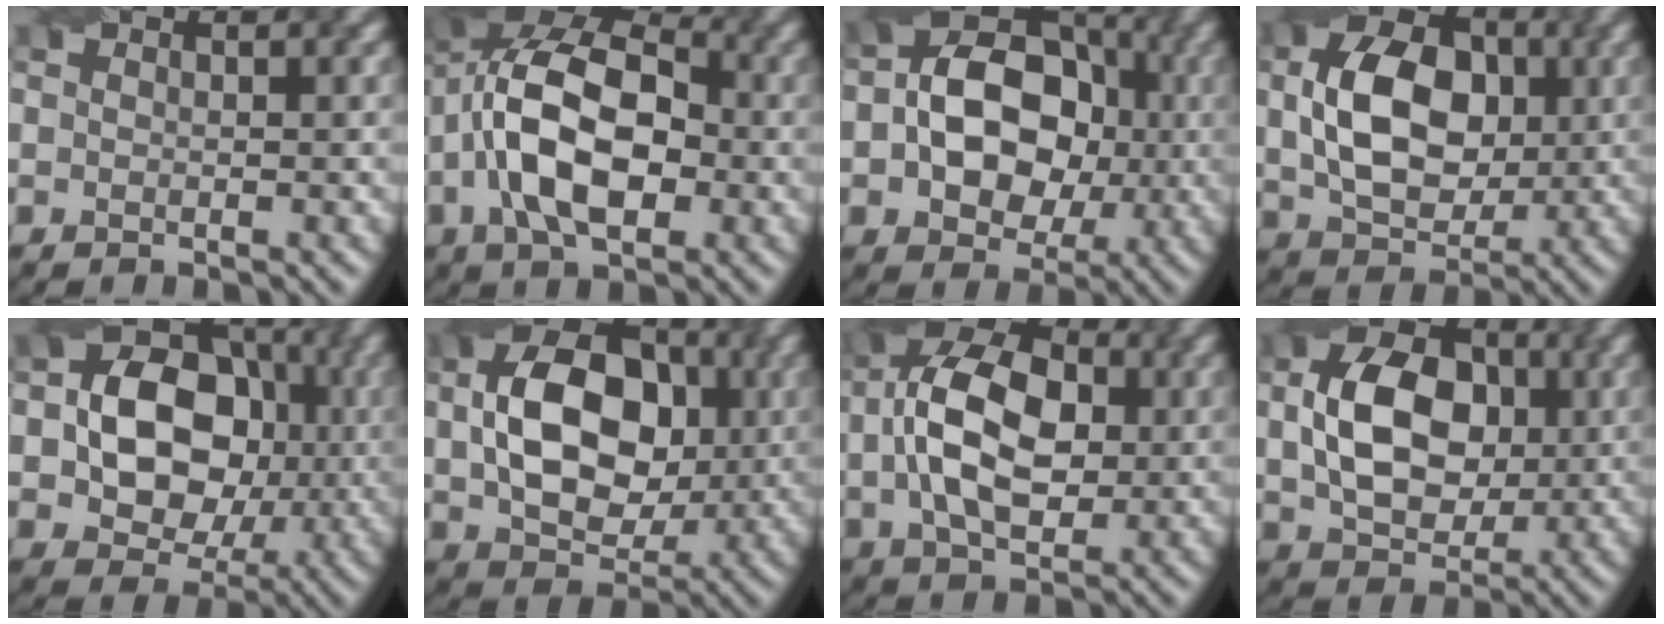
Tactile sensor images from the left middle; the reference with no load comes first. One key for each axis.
{"total": 12.4, "fx": -0.9, "fy": 7.1, "fz": 10.2, "tx": -0.189, "ty": 0.019, "tz": -0.030}
{"total": 11.9, "fx": 0.0, "fy": 8.6, "fz": 8.2, "tx": -0.110, "ty": 0.019, "tz": -0.008}
{"total": 9.4, "fx": 1.0, "fy": 6.5, "fz": 6.7, "tx": -0.139, "ty": 0.000, "tz": 0.021}
{"total": 10.9, "fx": 0.1, "fy": 8.4, "fz": 7.0, "tx": -0.083, "ty": 0.011, "tz": -0.009}
{"total": 11.2, "fx": 1.1, "fy": 7.8, "fz": 7.9, "tx": -0.150, "ty": 0.001, "tz": 0.020}
{"total": 10.7, "fx": 0.8, "fy": 6.4, "fz": 8.5, "tx": -0.166, "ty": 0.020, "tz": 0.005}
{"total": 9.3, "fx": 0.9, "fy": 6.6, "fz": 6.5, "tx": -0.134, "ty": 0.001, "tz": 0.019}